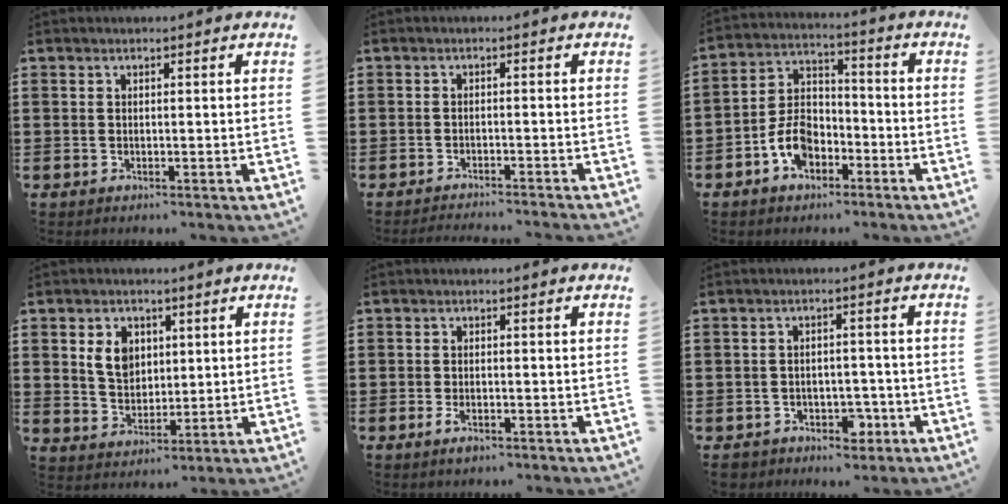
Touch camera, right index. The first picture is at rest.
{"total": 2.0, "force": [-1.9, -0.4, 0.2], "torque": [-0.005, -0.001, -0.040]}
{"total": 7.5, "force": [-3.5, 4.8, 4.6], "torque": [-0.113, 0.008, -0.069]}
{"total": 5.8, "force": [1.9, 4.4, 3.2], "torque": [-0.071, 0.012, 0.032]}
{"total": 1.6, "force": [-0.9, 0.4, 1.2], "torque": [-0.032, -0.009, -0.017]}
{"total": 4.0, "force": [-2.6, 2.4, 1.8], "torque": [-0.034, 0.007, -0.048]}